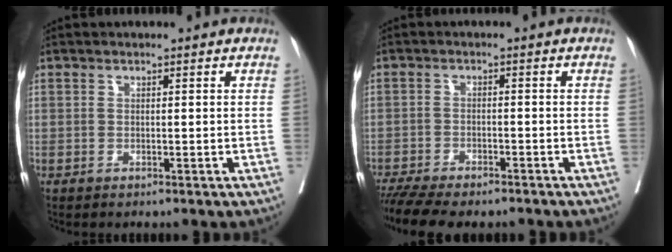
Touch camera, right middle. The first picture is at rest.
{"total": 10.9, "force": [-9.4, 2.4, 5.0], "torque": [-0.077, -0.006, -0.143]}